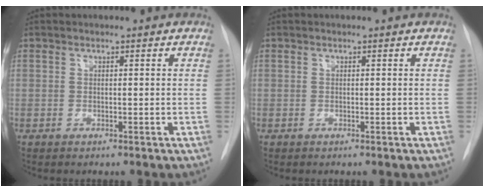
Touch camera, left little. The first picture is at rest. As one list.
[{"total": 0.0}]